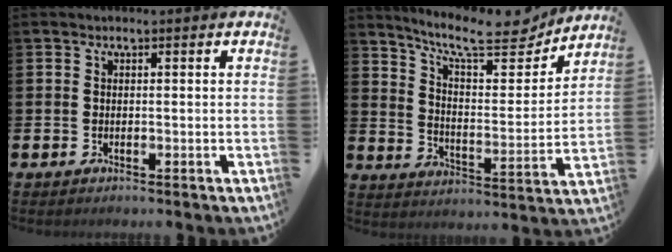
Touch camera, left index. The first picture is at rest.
{"total": 11.0, "force": [9.8, 2.3, 4.5], "torque": [-0.098, -0.069, 0.167]}